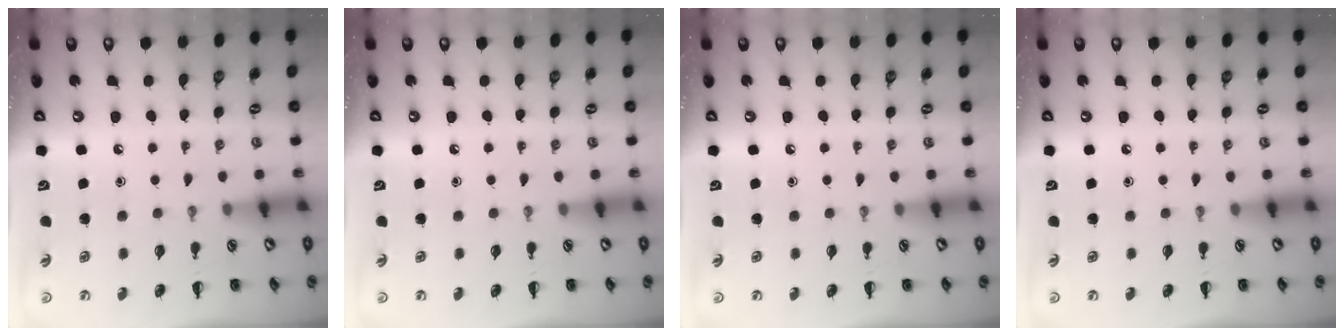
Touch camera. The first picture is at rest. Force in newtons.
{"total": 0.0}
{"total": 0.0}
{"total": 0.0}